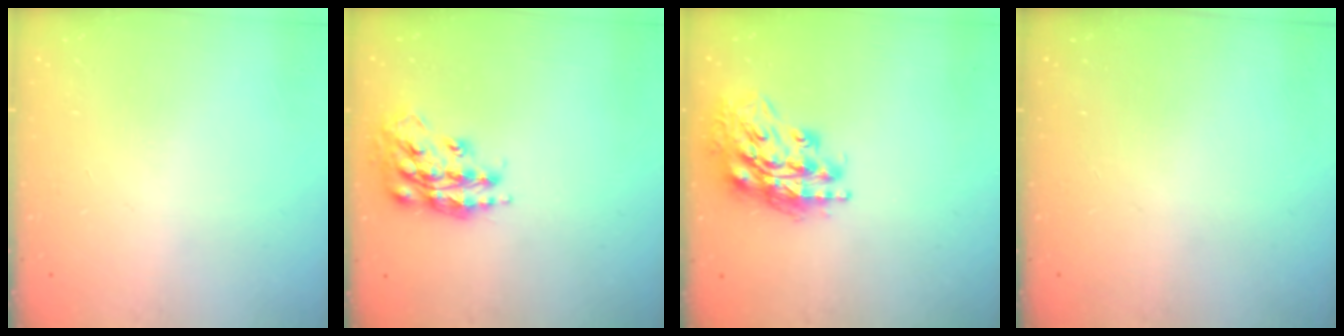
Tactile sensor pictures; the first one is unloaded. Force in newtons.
{"total": 15.5, "press": 15.4, "slide": 1.3}
{"total": 17.0, "press": 16.9, "slide": 2.3}
{"total": 0.0}